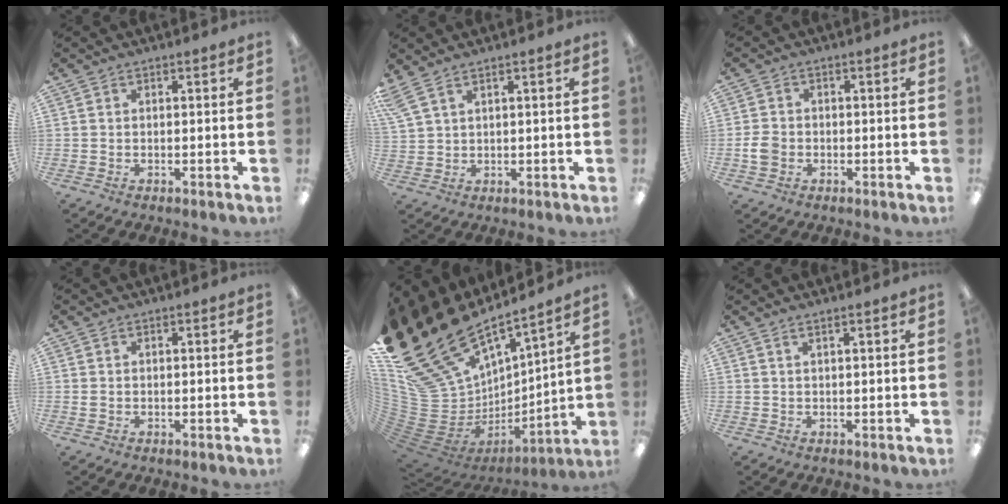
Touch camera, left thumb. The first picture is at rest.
{"total": 4.7, "force": [3.5, 1.6, 2.7], "torque": [-0.060, -0.012, 0.066]}
{"total": 4.0, "force": [-0.8, 3.3, 2.2], "torque": [-0.043, 0.006, -0.016]}
{"total": 1.0, "force": [0.3, 0.7, 0.6], "torque": [-0.012, 0.002, 0.006]}
{"total": 25.7, "force": [18.4, 12.9, 12.4], "torque": [-0.191, -0.194, 0.399]}
{"total": 1.4, "force": [0.9, 0.0, 1.1], "torque": [-0.022, -0.002, 0.017]}